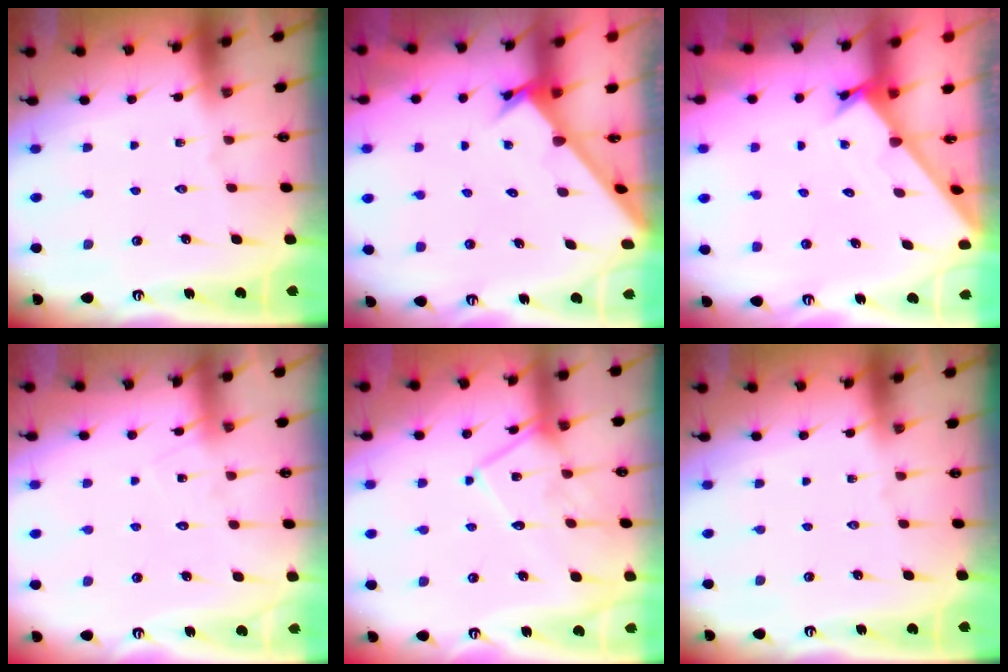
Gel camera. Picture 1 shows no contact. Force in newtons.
{"total": 2.4, "press": 2.4, "slide": 0.1}
{"total": 1.8, "press": 1.8, "slide": 0.1}
{"total": 7.3, "press": 7.3, "slide": 0.5}
{"total": 11.9, "press": 11.8, "slide": 0.6}
{"total": 0.0}